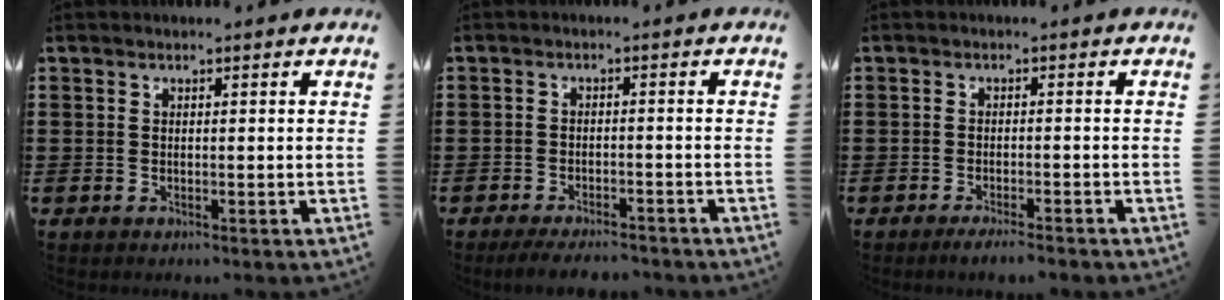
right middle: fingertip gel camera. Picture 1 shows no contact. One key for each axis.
{"total": 3.3, "fx": -3.1, "fy": 0.4, "fz": 0.8, "tx": -0.013, "ty": 0.002, "tz": -0.063}
{"total": 1.9, "fx": -1.6, "fy": 0.0, "fz": 1.0, "tx": -0.015, "ty": 0.000, "tz": -0.029}